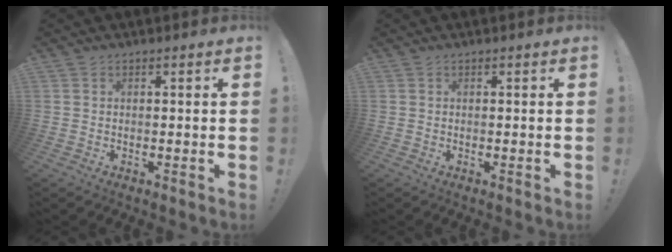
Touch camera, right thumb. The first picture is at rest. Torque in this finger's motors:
{"motor_torque": [0.00, 0.00, 0.00, 0.00, 0.00]}